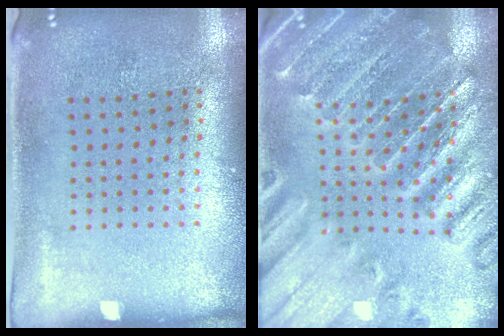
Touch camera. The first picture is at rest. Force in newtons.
{"total": 2.8, "press": 2.8, "slide": 0.3}